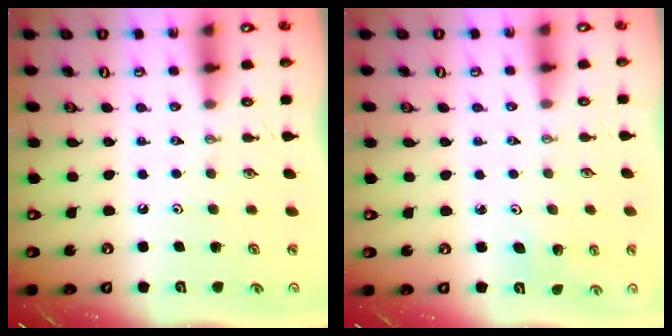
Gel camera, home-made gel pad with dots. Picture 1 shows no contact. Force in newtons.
{"total": 2.8, "press": 2.7, "slide": 1.0}